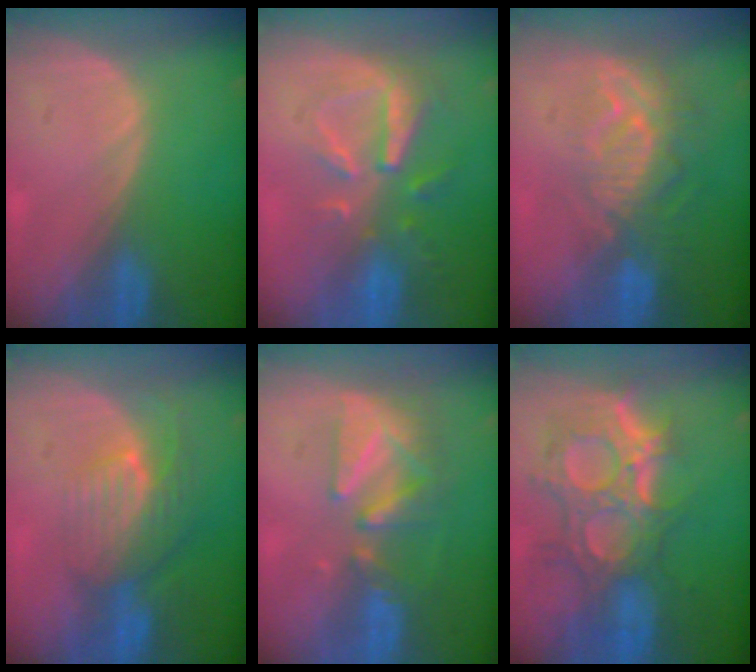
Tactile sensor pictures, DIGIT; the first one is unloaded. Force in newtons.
{"total": 8.1, "press": 7.3, "slide": 3.5}
{"total": 9.5, "press": 8.3, "slide": 4.7}
{"total": 8.1, "press": 7.2, "slide": 3.6}
{"total": 8.4, "press": 7.7, "slide": 3.5}
{"total": 12.0, "press": 10.6, "slide": 5.6}